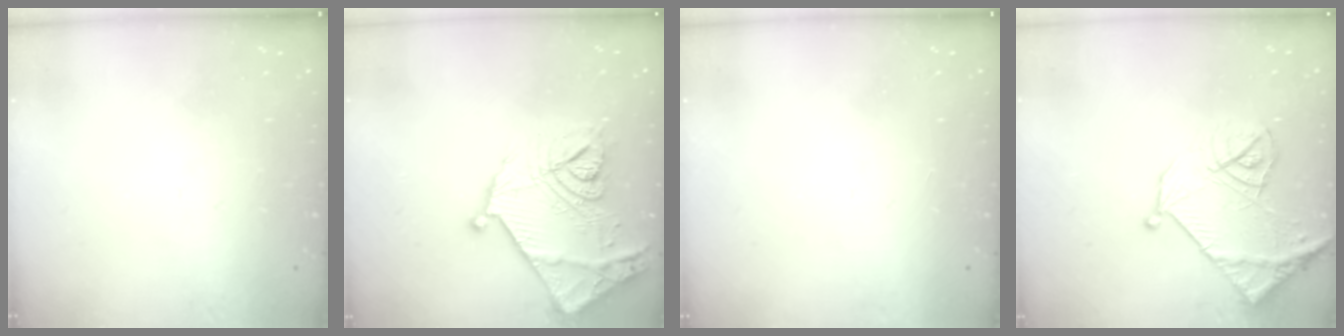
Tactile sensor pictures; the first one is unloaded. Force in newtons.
{"total": 21.8, "press": 21.8, "slide": 1.1}
{"total": 1.5, "press": 1.5, "slide": 0.1}
{"total": 14.4, "press": 14.3, "slide": 1.6}